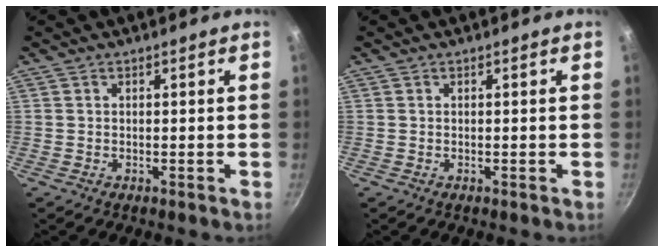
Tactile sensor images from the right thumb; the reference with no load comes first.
{"total": 0.0}